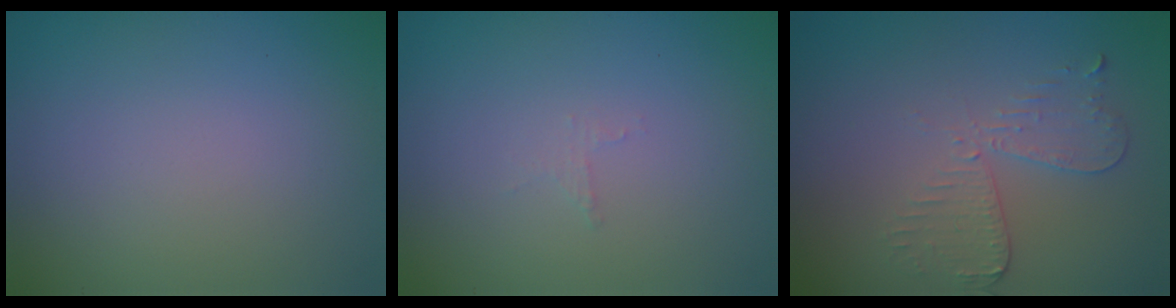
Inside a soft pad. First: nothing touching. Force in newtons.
{"total": 0.7, "press": 0.6, "slide": 0.2}
{"total": 3.0, "press": 2.6, "slide": 1.5}